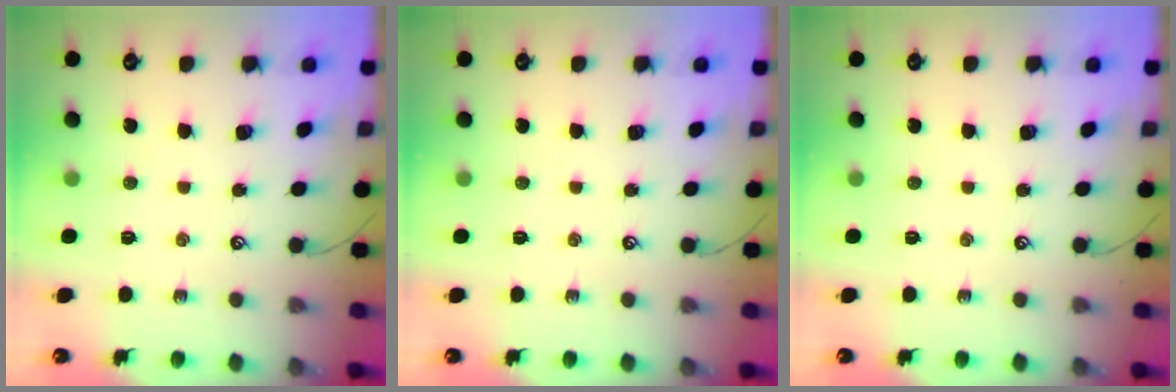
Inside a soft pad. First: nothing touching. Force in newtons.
{"total": 0.0}
{"total": 0.0}